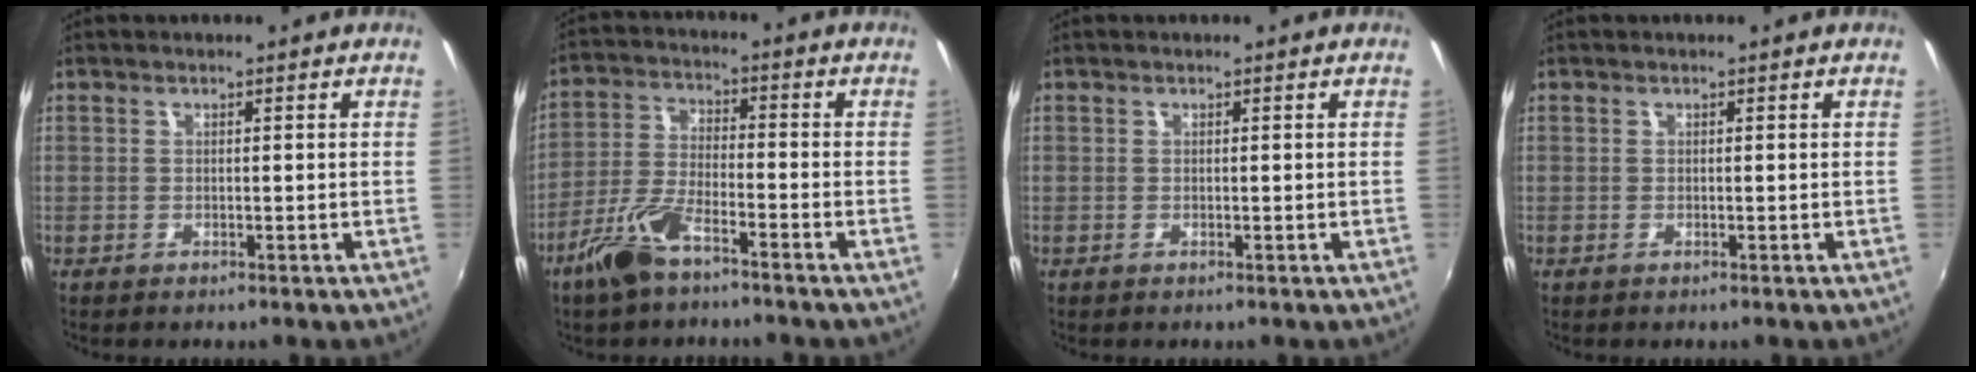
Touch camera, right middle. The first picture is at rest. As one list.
[{"total": 8.8, "force": [-5.9, 2.6, 5.9], "torque": [-0.130, -0.004, -0.116]}, {"total": 0.0}, {"total": 0.0}]